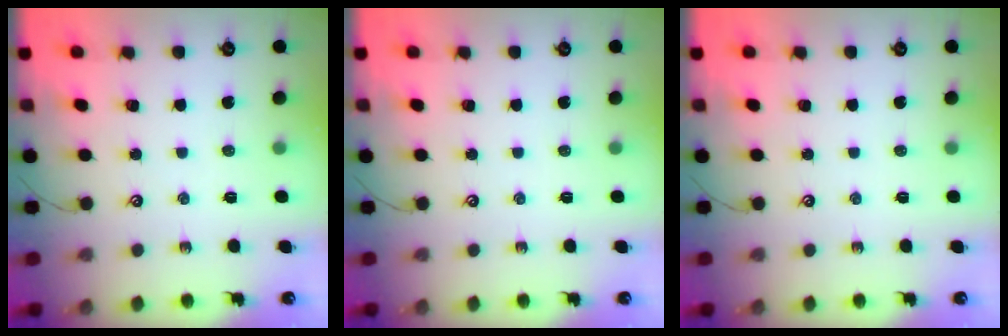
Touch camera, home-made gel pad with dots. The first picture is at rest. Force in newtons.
{"total": 0.0}
{"total": 0.0}